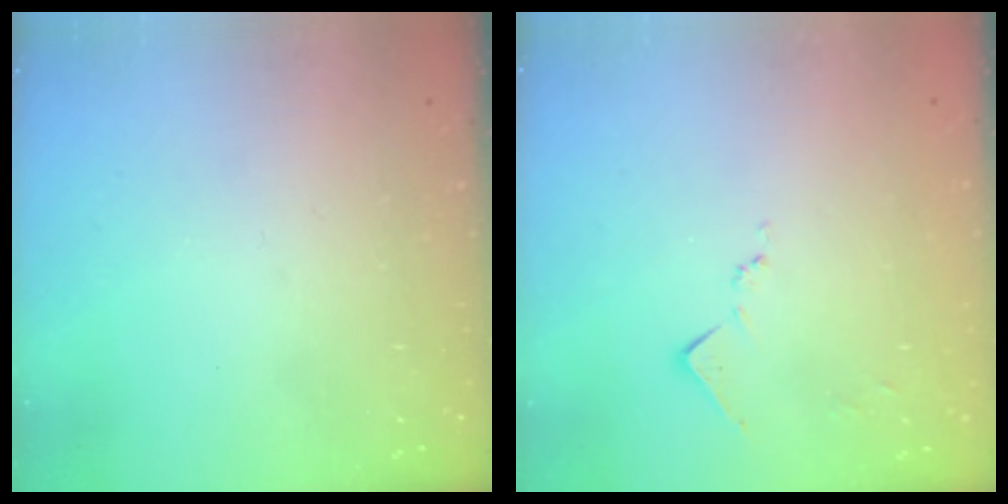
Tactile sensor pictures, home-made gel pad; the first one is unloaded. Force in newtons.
{"total": 7.3, "press": 7.2, "slide": 0.7}